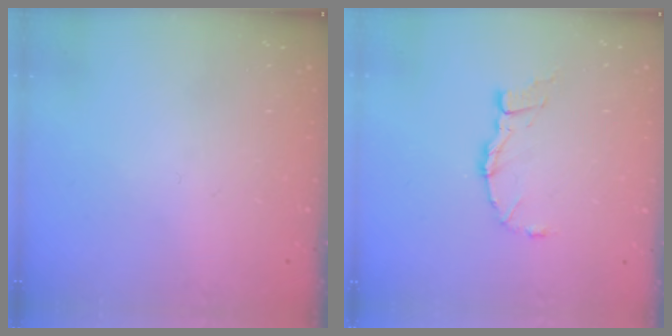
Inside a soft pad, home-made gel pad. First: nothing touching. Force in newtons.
{"total": 7.7, "press": 7.6, "slide": 0.8}